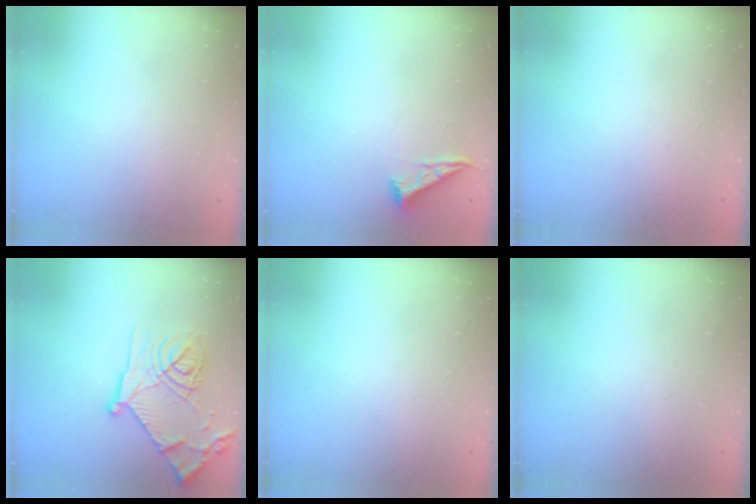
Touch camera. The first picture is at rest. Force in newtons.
{"total": 5.0, "press": 5.0, "slide": 0.7}
{"total": 1.6, "press": 1.5, "slide": 0.1}
{"total": 20.3, "press": 20.2, "slide": 1.9}
{"total": 0.0}
{"total": 0.0}